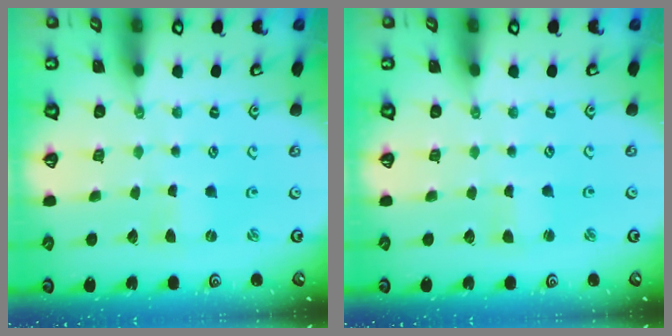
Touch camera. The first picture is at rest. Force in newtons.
{"total": 1.7, "press": 1.7, "slide": 0.1}